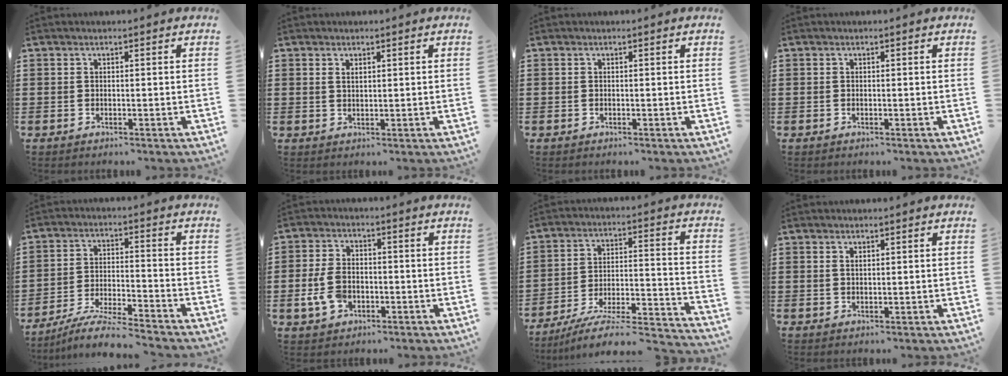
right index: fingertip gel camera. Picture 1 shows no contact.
{"total": 0.9, "force": [0.7, 0.2, 0.5], "torque": [-0.011, 0.002, 0.014]}
{"total": 0.0}
{"total": 0.0}
{"total": 6.7, "force": [-6.4, -0.4, 2.0], "torque": [-0.048, -0.009, -0.127]}
{"total": 6.1, "force": [-1.4, 4.1, 4.3], "torque": [-0.106, 0.002, -0.030]}
{"total": 6.2, "force": [-5.2, 0.6, 3.4], "torque": [-0.059, -0.012, -0.104]}
{"total": 0.7, "force": [0.6, 0.1, 0.4], "torque": [-0.009, 0.002, 0.011]}